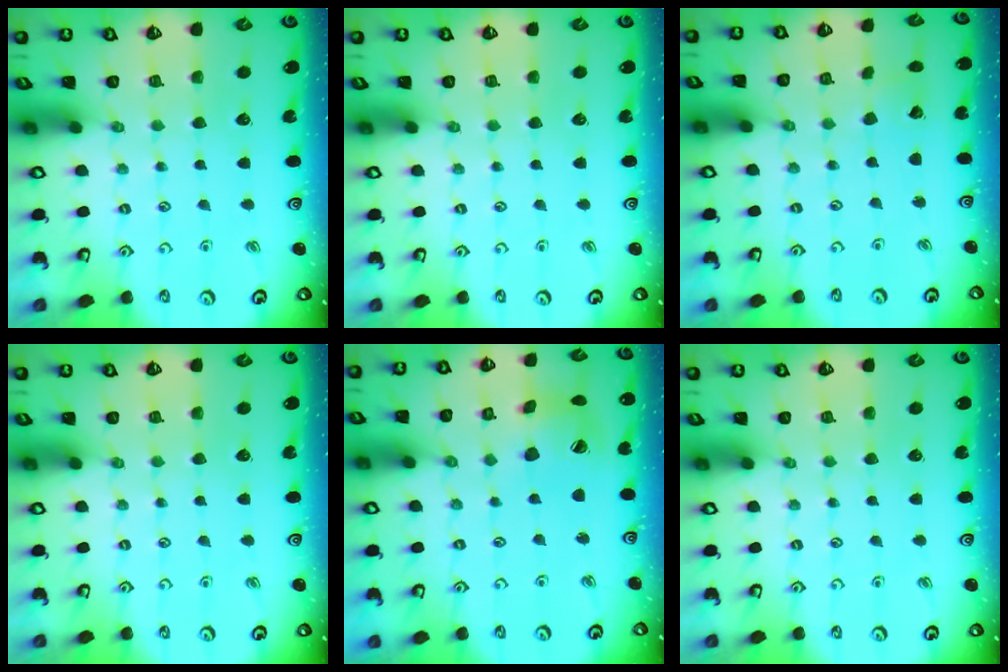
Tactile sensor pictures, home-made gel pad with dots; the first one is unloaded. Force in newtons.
{"total": 0.0}
{"total": 1.4, "press": 1.4, "slide": 0.1}
{"total": 0.0}
{"total": 10.3, "press": 10.2, "slide": 1.3}
{"total": 0.0}